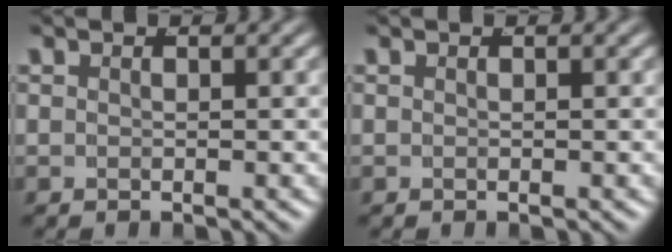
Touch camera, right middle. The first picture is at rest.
{"total": 0.0}